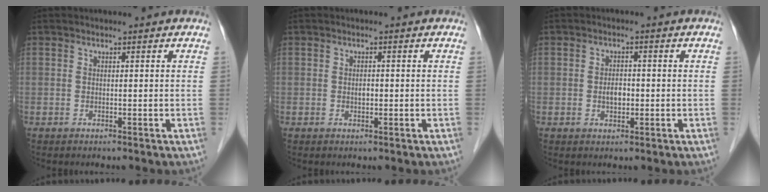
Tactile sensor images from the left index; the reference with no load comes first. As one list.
[{"total": 1.1, "force": [-0.2, 0.6, 0.9], "torque": [-0.015, 0.000, -0.004]}, {"total": 2.4, "force": [-0.5, 1.4, 2.0], "torque": [-0.033, 0.002, -0.006]}]